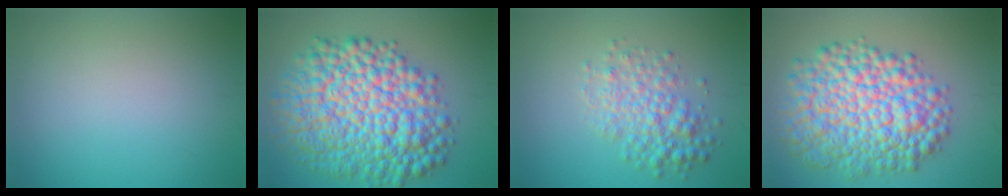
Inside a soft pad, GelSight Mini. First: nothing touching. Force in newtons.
{"total": 12.5, "press": 12.5, "slide": 0.2}
{"total": 3.9, "press": 3.9, "slide": 0.1}
{"total": 10.5, "press": 10.5, "slide": 0.2}